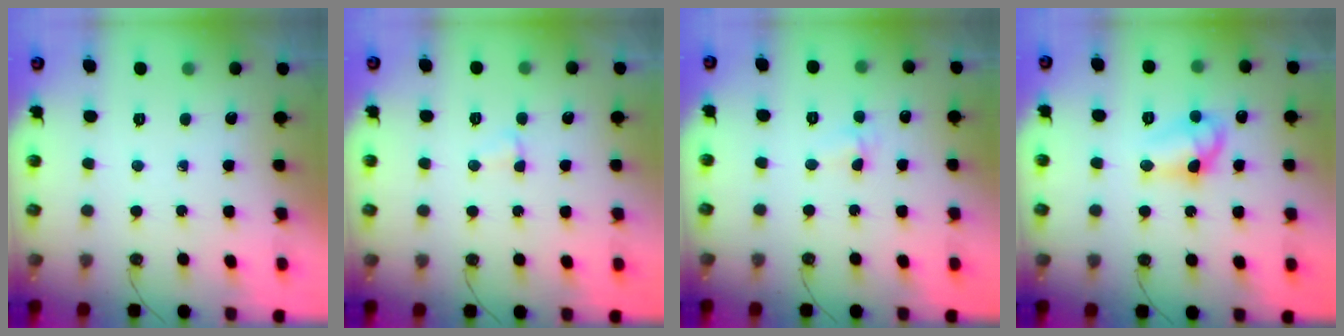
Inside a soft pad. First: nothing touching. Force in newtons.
{"total": 2.5, "press": 2.5, "slide": 0.7}
{"total": 3.2, "press": 3.2, "slide": 0.4}
{"total": 11.1, "press": 11.0, "slide": 0.7}